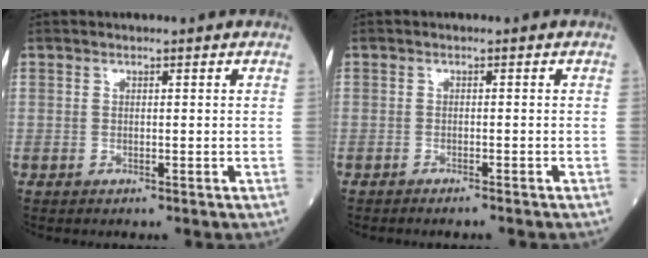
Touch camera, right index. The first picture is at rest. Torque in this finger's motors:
{"motor_torque": [-0.08, -0.19, -0.03, -0.01]}